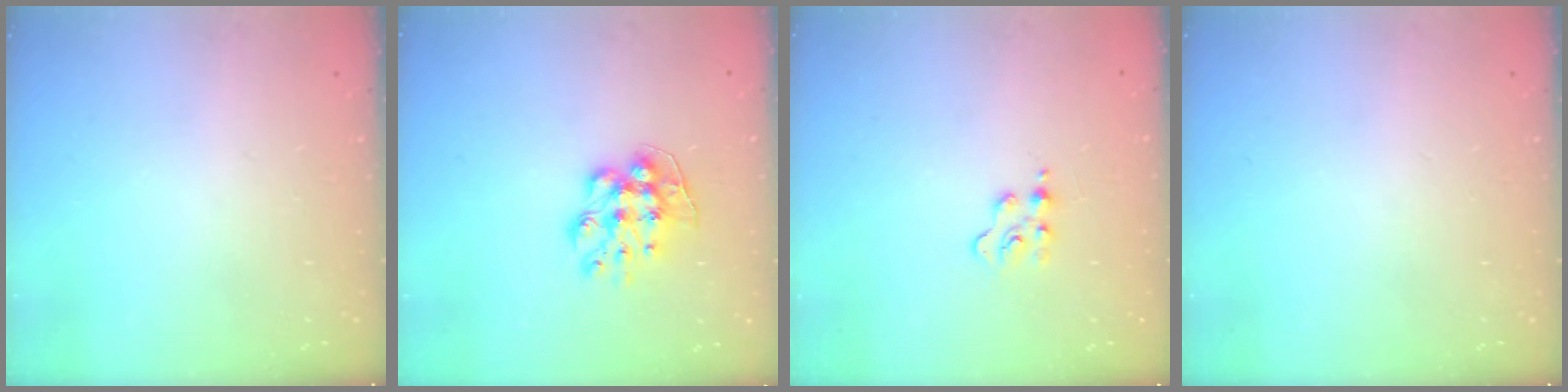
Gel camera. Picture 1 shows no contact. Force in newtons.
{"total": 9.2, "press": 9.2, "slide": 0.1}
{"total": 3.1, "press": 3.1, "slide": 0.3}
{"total": 0.0}